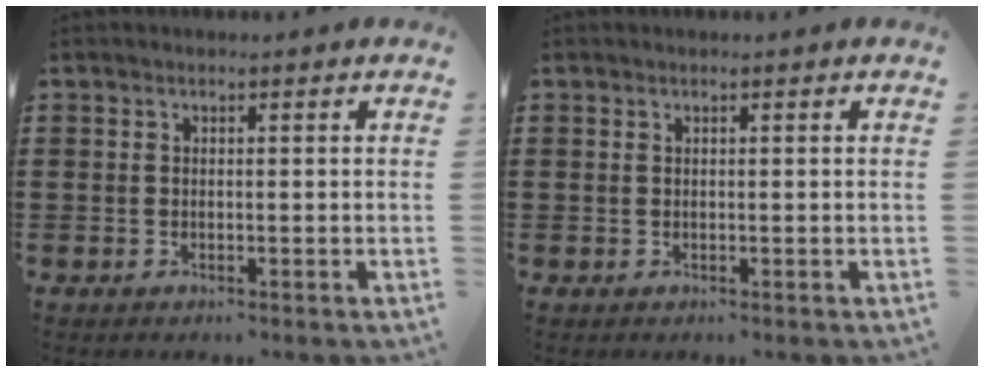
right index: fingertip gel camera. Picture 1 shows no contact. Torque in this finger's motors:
{"motor_torque": [-0.31, 0.45, -0.08, -0.01]}